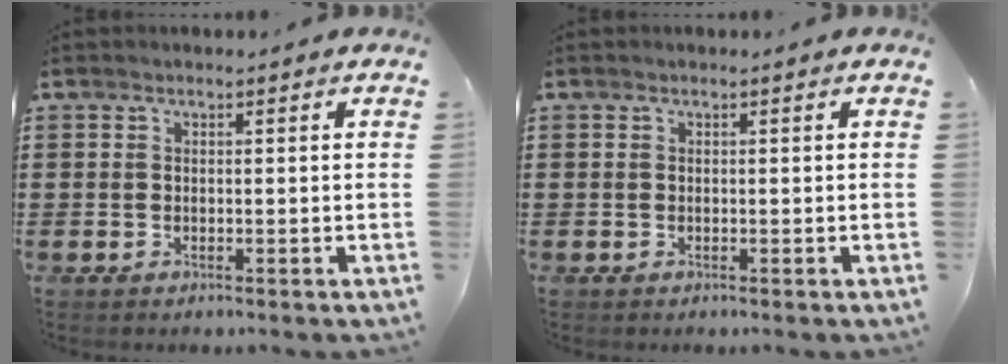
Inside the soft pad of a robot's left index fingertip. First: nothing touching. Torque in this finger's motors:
{"motor_torque": [0.00, 0.00, 0.00, -0.01]}